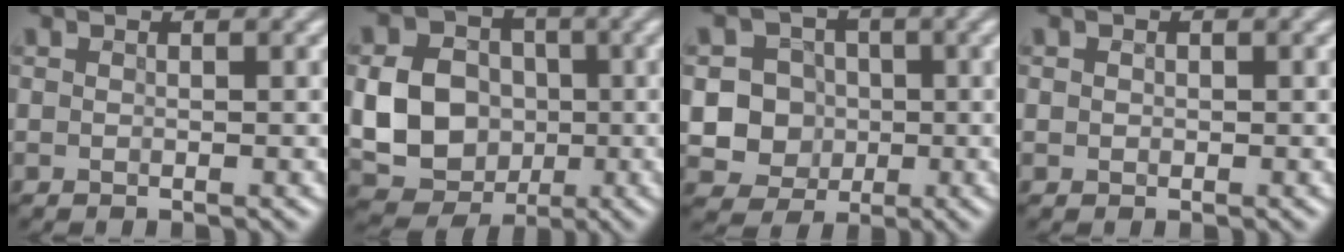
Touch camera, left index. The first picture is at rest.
{"total": 8.3, "force": [-0.7, 7.0, 4.3], "torque": [-0.078, -0.007, -0.018]}
{"total": 7.0, "force": [-0.9, 6.7, 1.8], "torque": [-0.036, 0.012, -0.037]}
{"total": 1.1, "force": [0.4, 1.0, 0.4], "torque": [0.012, 0.011, -0.008]}